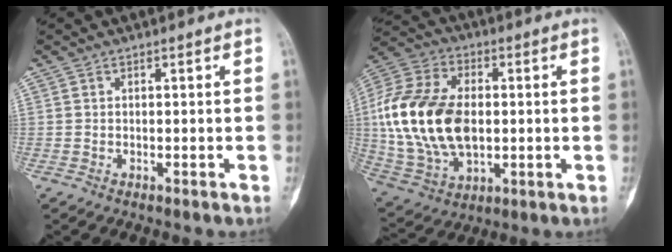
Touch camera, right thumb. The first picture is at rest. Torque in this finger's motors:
{"motor_torque": [-0.71, 2.09, 1.88, -0.04, 0.25]}